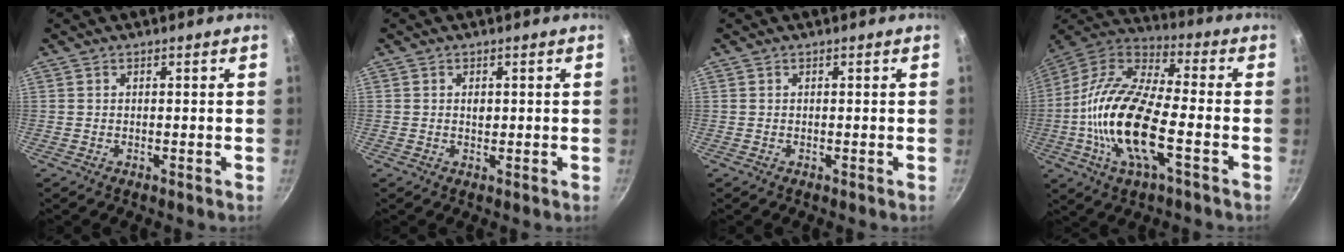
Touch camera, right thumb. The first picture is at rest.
{"total": 1.4, "force": [0.2, 1.0, 0.9], "torque": [-0.011, 0.000, 0.003]}
{"total": 0.0}
{"total": 20.3, "force": [-4.8, 7.8, 18.1], "torque": [-0.353, 0.032, -0.110]}